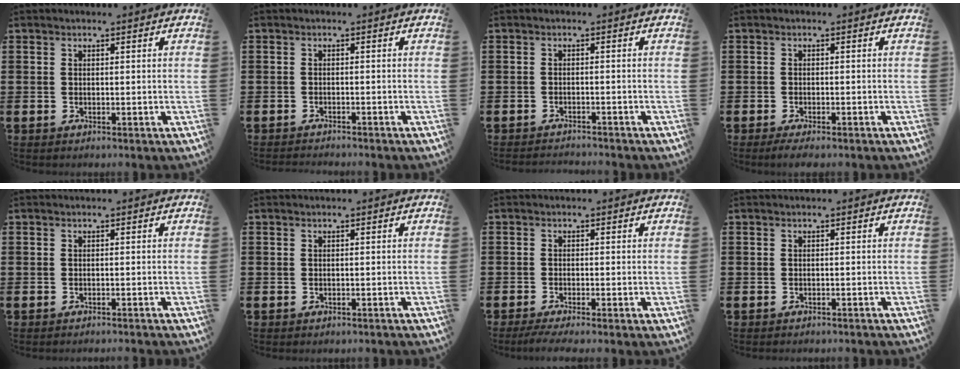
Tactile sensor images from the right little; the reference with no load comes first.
{"total": 0.9, "force": [-0.9, -0.1, -0.1], "torque": [0.000, 0.000, -0.019]}
{"total": 1.3, "force": [-1.3, -0.1, -0.1], "torque": [-0.002, 0.002, -0.026]}
{"total": 1.1, "force": [-0.8, 0.2, 0.8], "torque": [-0.014, -0.001, -0.016]}
{"total": 0.6, "force": [-0.5, -0.2, 0.0], "torque": [0.001, -0.001, -0.011]}
{"total": 0.0}
{"total": 1.4, "force": [-1.0, 0.0, 1.0], "torque": [-0.015, -0.002, -0.018]}
{"total": 0.5, "force": [-0.5, 0.0, 0.0], "torque": [0.000, -0.003, -0.011]}